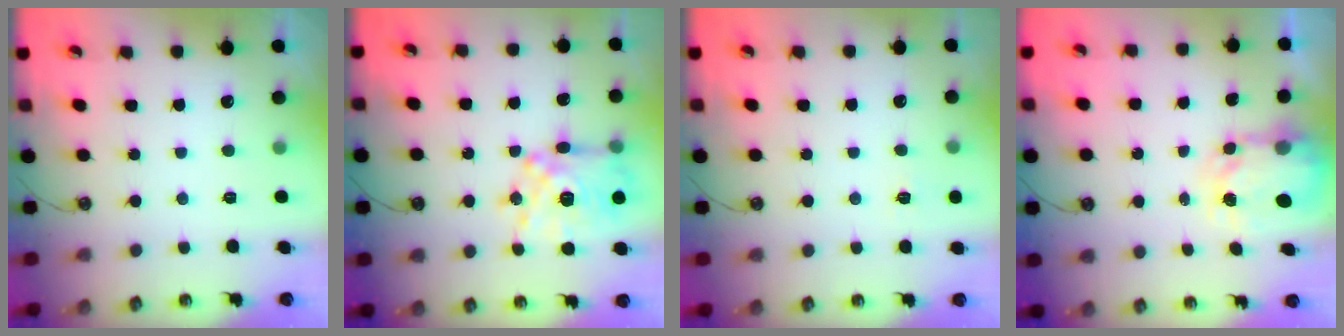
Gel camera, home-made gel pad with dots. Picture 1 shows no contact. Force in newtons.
{"total": 15.2, "press": 15.2, "slide": 1.1}
{"total": 3.9, "press": 3.8, "slide": 0.4}
{"total": 4.7, "press": 4.7, "slide": 0.3}